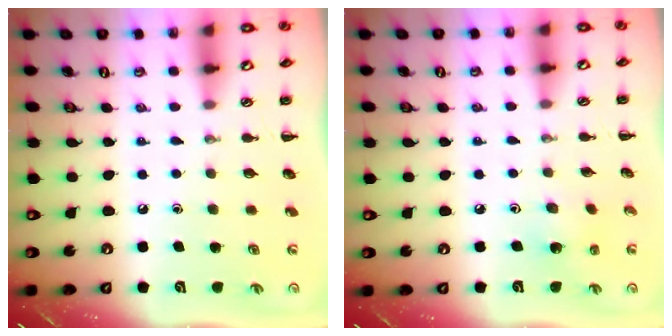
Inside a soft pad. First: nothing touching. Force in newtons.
{"total": 2.0, "press": 1.9, "slide": 0.6}